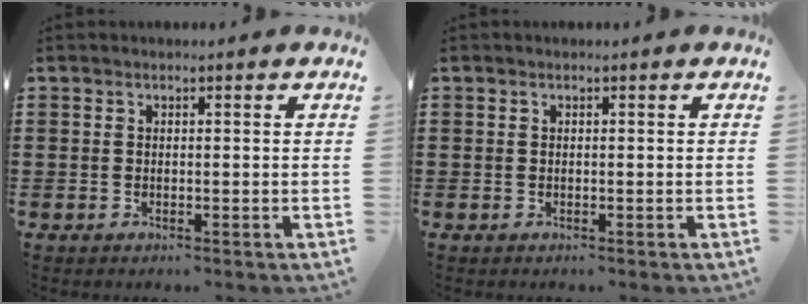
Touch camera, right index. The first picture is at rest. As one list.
[{"total": 0.0}]